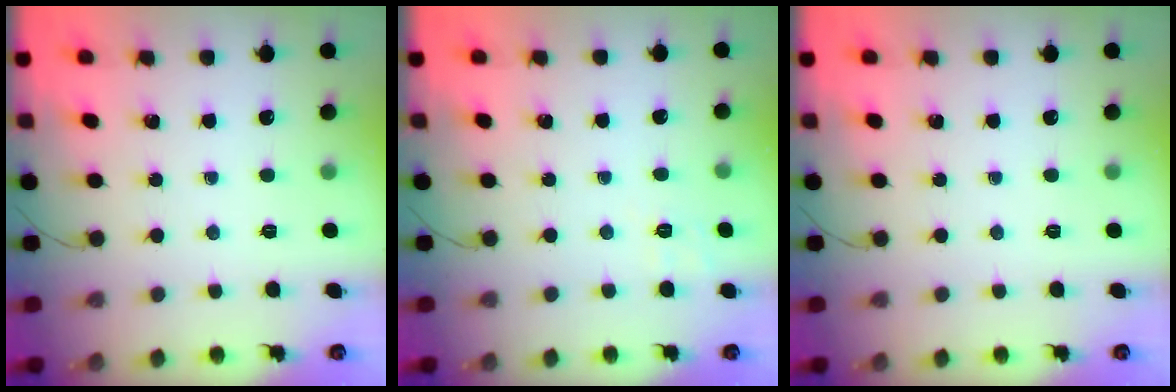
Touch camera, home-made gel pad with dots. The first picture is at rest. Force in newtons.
{"total": 2.8, "press": 2.3, "slide": 1.7}
{"total": 0.0}